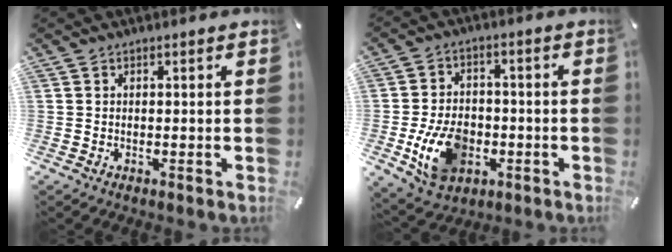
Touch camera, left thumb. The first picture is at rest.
{"total": 12.1, "force": [-3.2, 8.8, 7.7], "torque": [-0.152, 0.008, -0.055]}